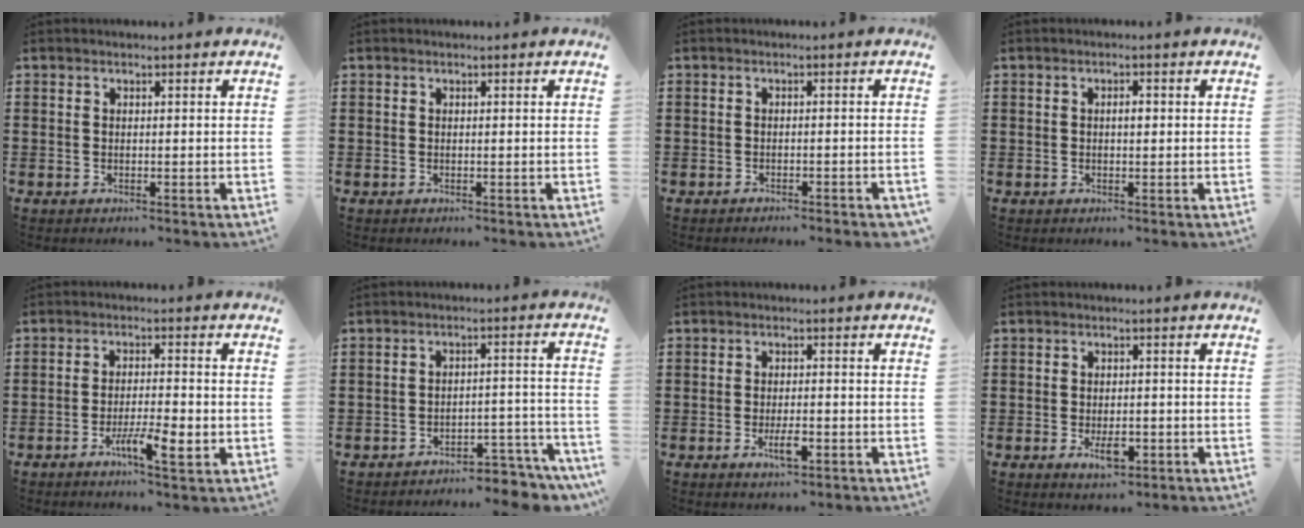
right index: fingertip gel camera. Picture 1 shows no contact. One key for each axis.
{"total": 0.0}
{"total": 1.3, "fx": -1.2, "fy": 0.0, "fz": 0.5, "tx": -0.010, "ty": 0.000, "tz": -0.023}
{"total": 1.4, "fx": 0.0, "fy": 0.5, "fz": 1.3, "tx": -0.026, "ty": 0.002, "tz": -0.001}
{"total": 6.6, "fx": -2.9, "fy": 1.7, "fz": 5.7, "tx": -0.098, "ty": -0.003, "tz": -0.049}
{"total": 4.6, "fx": -4.4, "fy": 0.6, "fz": 1.3, "tx": -0.024, "ty": 0.006, "tz": -0.088}
{"total": 3.7, "fx": -1.4, "fy": 1.1, "fz": 3.2, "tx": -0.069, "ty": -0.004, "tz": -0.029}
{"total": 3.8, "fx": -1.3, "fy": 1.6, "fz": 3.2, "tx": -0.053, "ty": -0.004, "tz": -0.025}